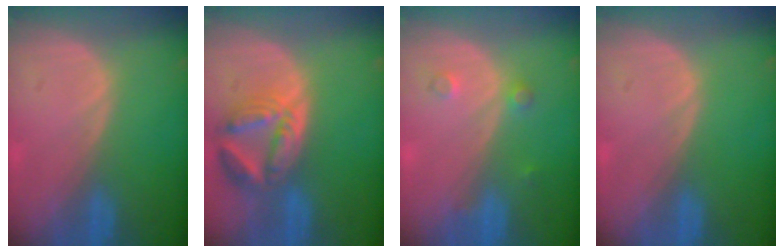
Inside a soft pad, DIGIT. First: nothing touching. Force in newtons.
{"total": 8.2, "press": 7.3, "slide": 3.8}
{"total": 2.0, "press": 2.0, "slide": 0.2}
{"total": 0.0}